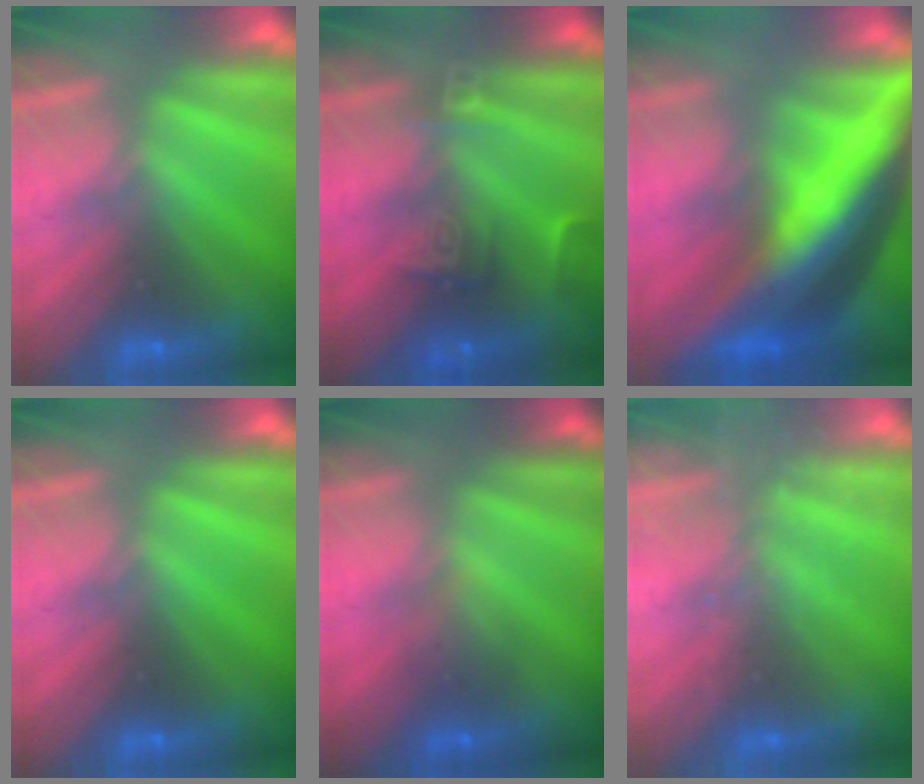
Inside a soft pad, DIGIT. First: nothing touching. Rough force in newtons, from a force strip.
{"total": 2.4}
{"total": 5.9}
{"total": 0.0}
{"total": 1.0}
{"total": 1.8}